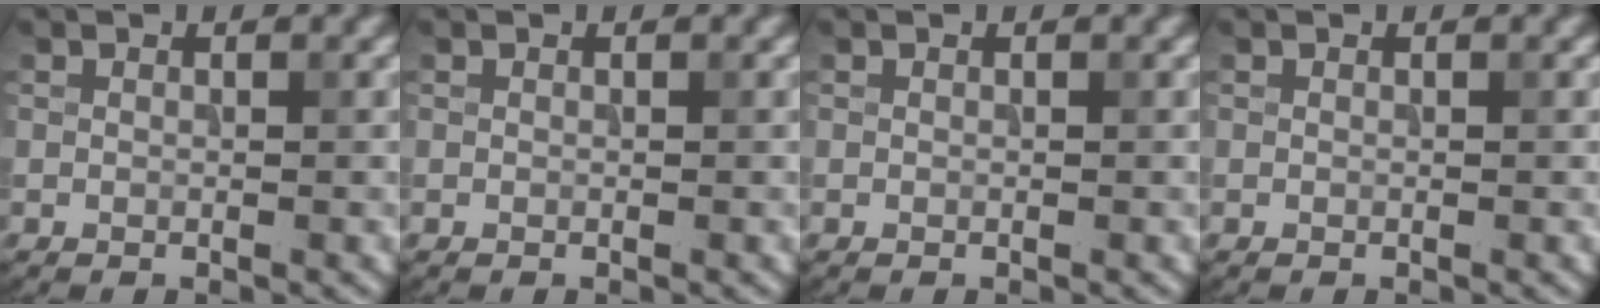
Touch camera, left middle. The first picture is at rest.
{"total": 0.0}
{"total": 0.0}
{"total": 0.0}